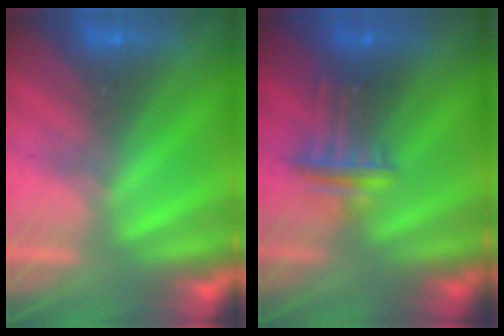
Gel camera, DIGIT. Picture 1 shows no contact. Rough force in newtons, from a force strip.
{"total": 2.8}